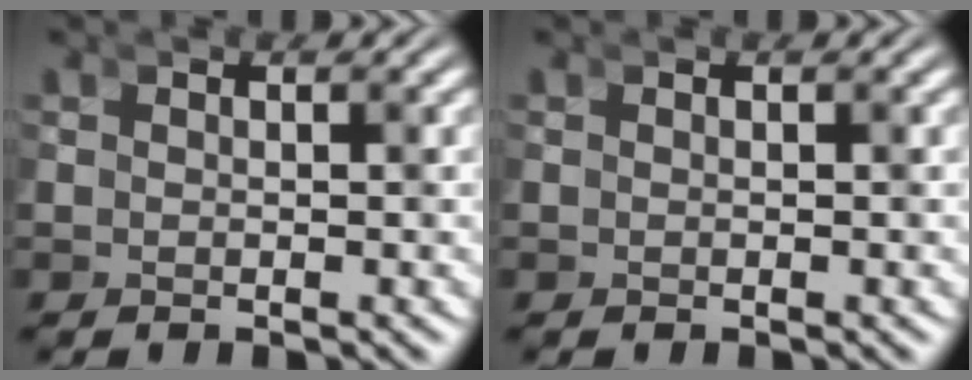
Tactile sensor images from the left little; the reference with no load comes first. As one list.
[{"total": 0.0}]